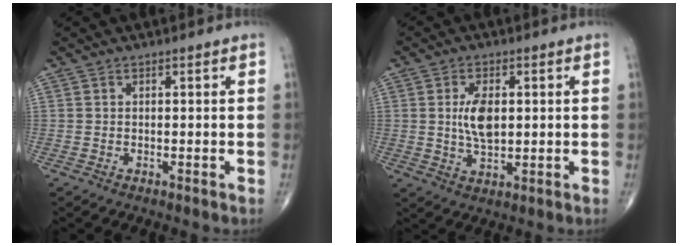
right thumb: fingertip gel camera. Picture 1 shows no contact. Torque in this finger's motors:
{"motor_torque": [0.19, 0.17, 0.17, 0.13, 0.03]}